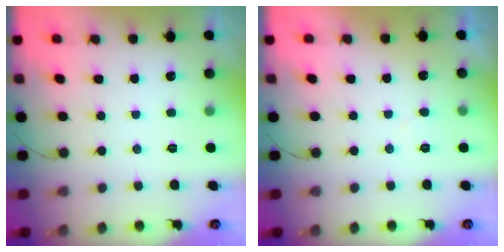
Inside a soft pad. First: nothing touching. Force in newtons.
{"total": 3.2, "press": 3.2, "slide": 0.3}